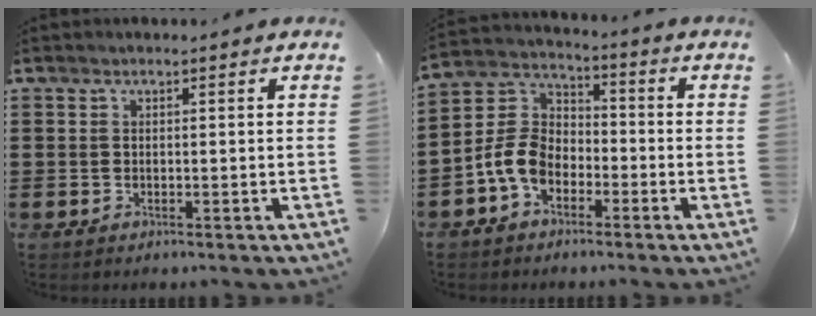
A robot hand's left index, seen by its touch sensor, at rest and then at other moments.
{"total": 7.6, "force": [-3.7, 5.0, 4.3], "torque": [-0.128, 0.003, -0.084]}